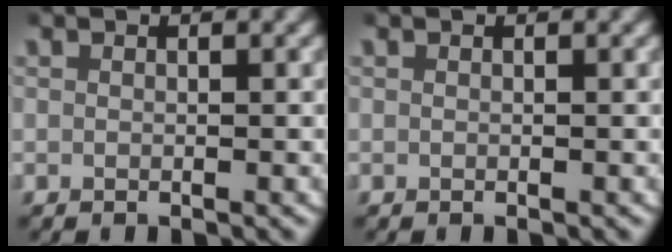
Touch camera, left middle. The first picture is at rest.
{"total": 0.0}